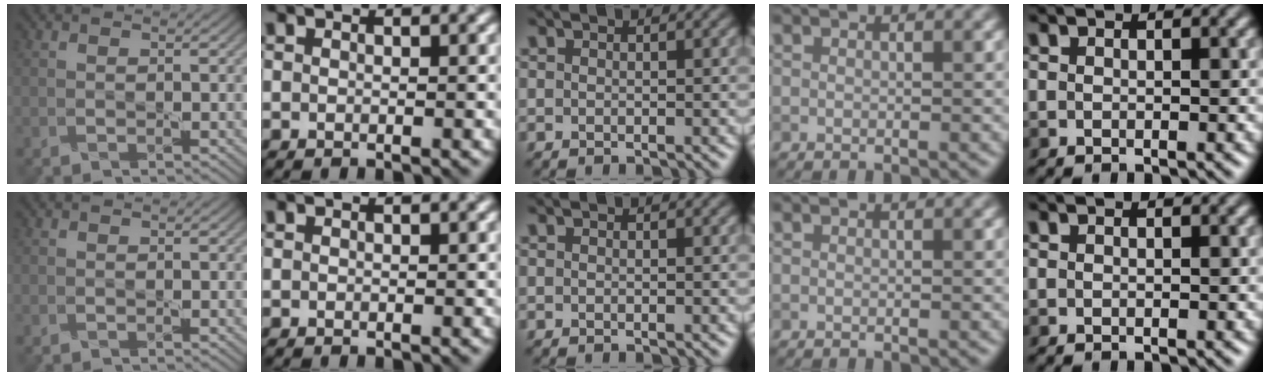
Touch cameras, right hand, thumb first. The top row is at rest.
{}